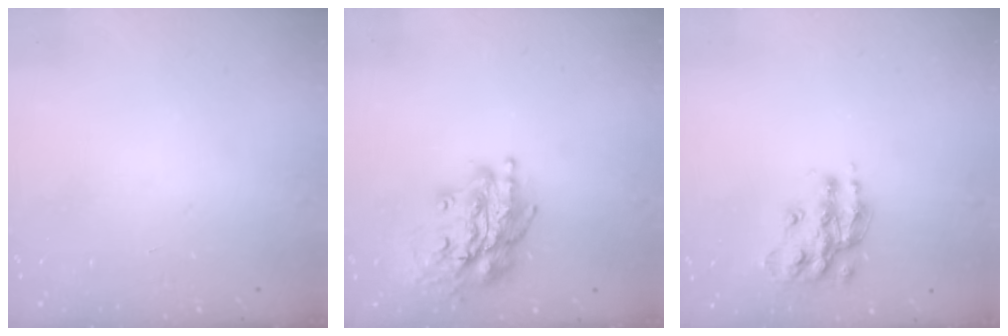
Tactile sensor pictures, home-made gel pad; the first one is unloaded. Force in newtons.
{"total": 17.5, "press": 17.4, "slide": 1.8}
{"total": 13.4, "press": 13.4, "slide": 0.9}